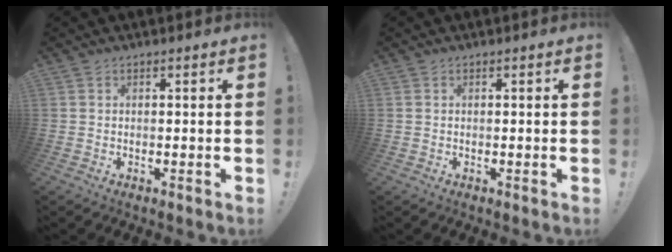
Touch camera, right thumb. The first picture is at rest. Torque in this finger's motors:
{"motor_torque": [-0.19, 0.20, 0.15, 0.11, 0.04]}